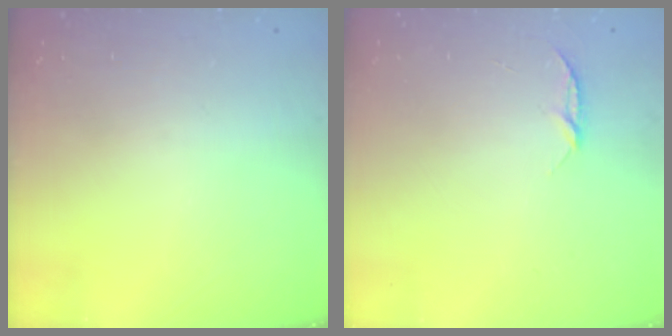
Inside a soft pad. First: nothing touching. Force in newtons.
{"total": 4.0, "press": 4.0, "slide": 0.4}